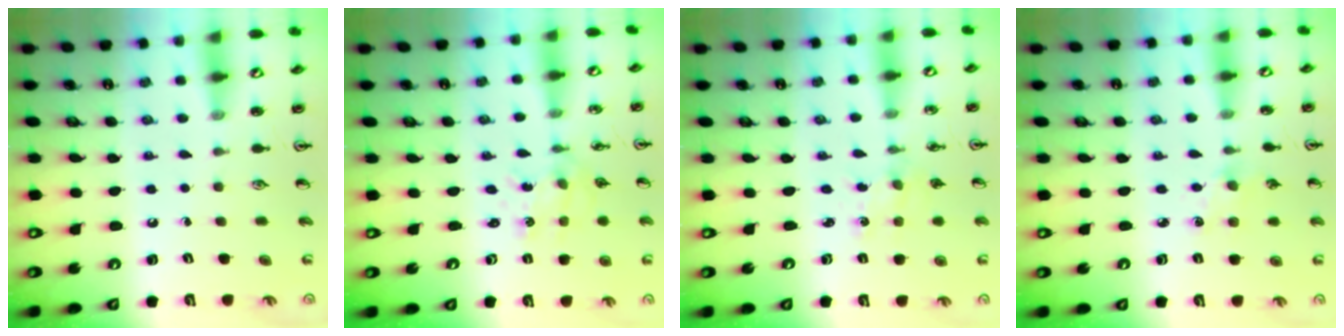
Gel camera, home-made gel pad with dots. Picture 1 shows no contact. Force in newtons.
{"total": 0.9, "press": 0.9, "slide": 0.1}
{"total": 0.5, "press": 0.5, "slide": 0.1}
{"total": 4.5, "press": 4.4, "slide": 0.6}